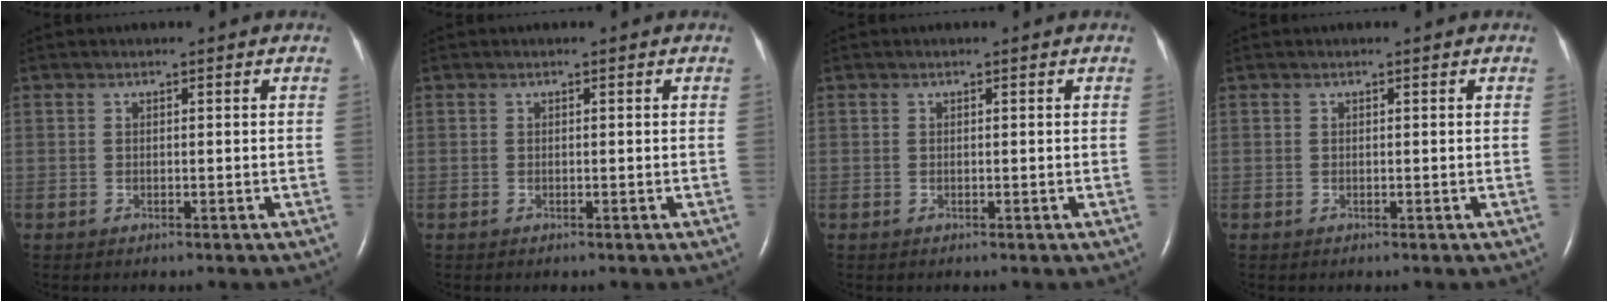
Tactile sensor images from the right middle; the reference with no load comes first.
{"total": 0.0}
{"total": 0.0}
{"total": 0.0}